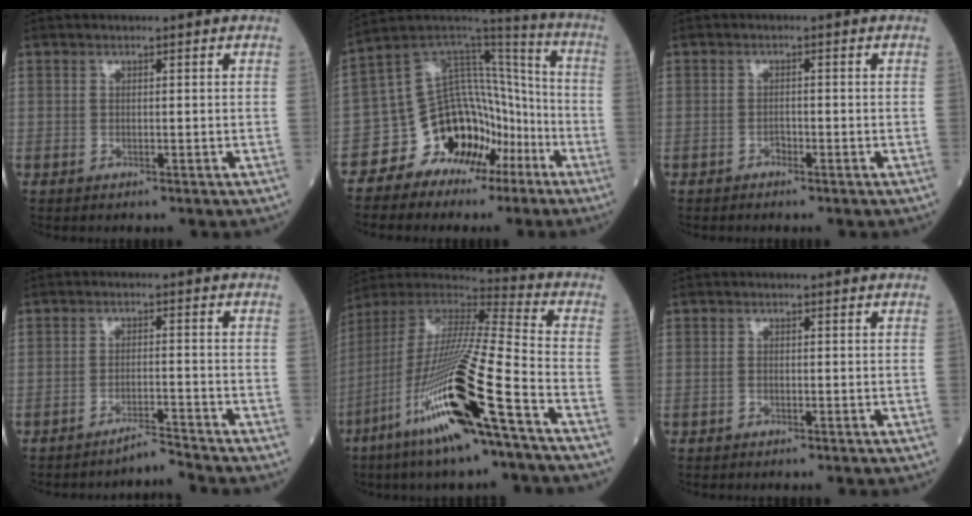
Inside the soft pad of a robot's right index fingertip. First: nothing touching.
{"total": 14.6, "force": [-7.4, 9.5, 8.2], "torque": [-0.141, 0.052, -0.123]}
{"total": 0.9, "force": [-0.6, 0.5, 0.4], "torque": [-0.007, 0.003, -0.012]}
{"total": 3.3, "force": [-3.1, -1.2, 0.0], "torque": [0.007, -0.011, -0.052]}
{"total": 22.6, "force": [-10.2, 1.3, 20.1], "torque": [-0.414, -0.052, -0.197]}
{"total": 0.6, "force": [-0.3, 0.4, 0.2], "torque": [-0.006, 0.002, -0.006]}